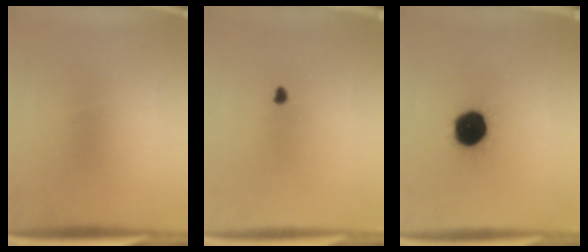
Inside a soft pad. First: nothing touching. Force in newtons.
{"total": 1.0}
{"total": 14.0}